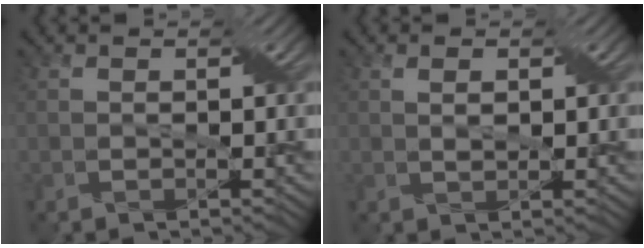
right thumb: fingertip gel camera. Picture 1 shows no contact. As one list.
[{"total": 1.7, "force": [0.5, 0.8, 1.4], "torque": [-0.029, 0.000, 0.012]}]